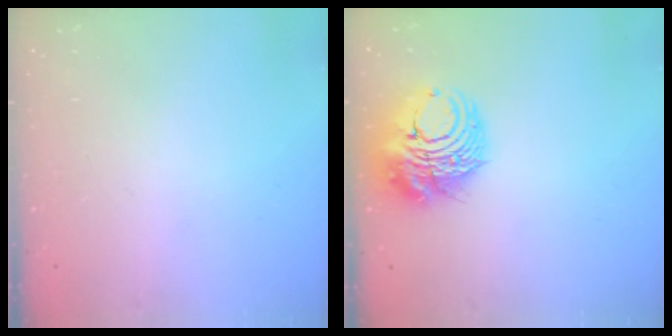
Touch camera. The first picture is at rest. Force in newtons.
{"total": 11.2, "press": 11.1, "slide": 1.5}